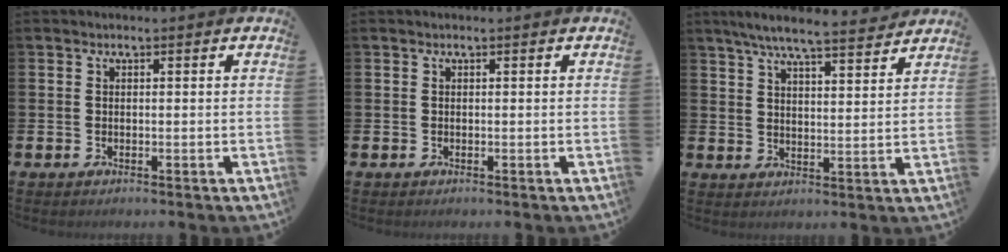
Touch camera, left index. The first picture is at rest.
{"total": 0.0}
{"total": 6.9, "force": [6.4, 0.5, 2.5], "torque": [-0.055, -0.034, 0.109]}